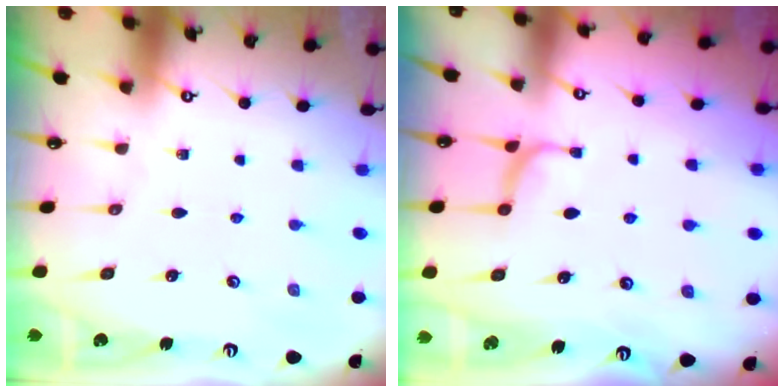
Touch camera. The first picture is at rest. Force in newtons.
{"total": 0.8, "press": 0.5, "slide": 0.6}